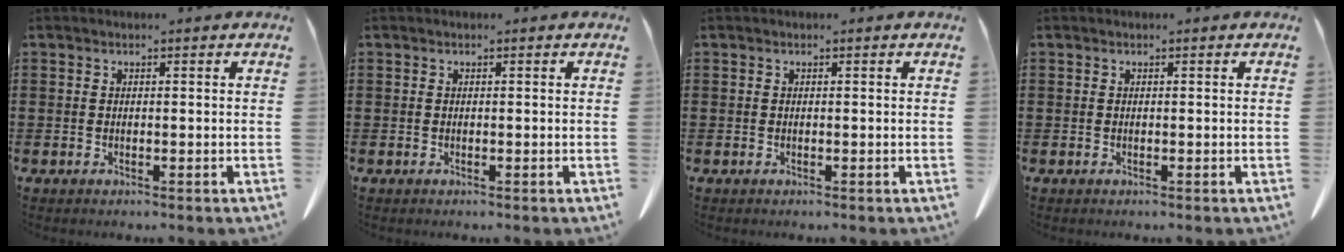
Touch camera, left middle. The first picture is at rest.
{"total": 0.0}
{"total": 0.0}
{"total": 0.0}